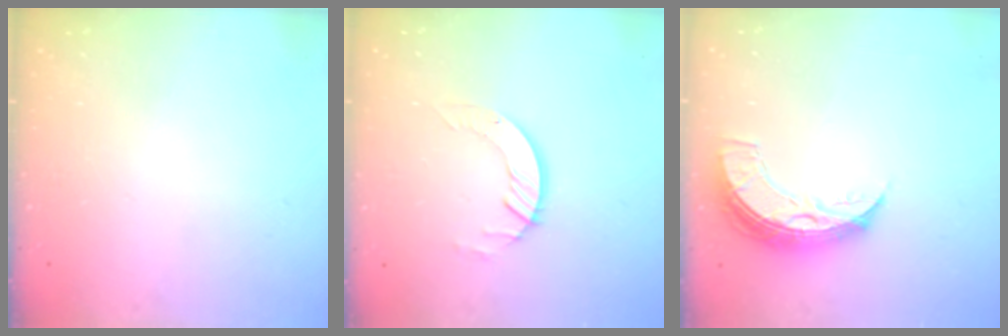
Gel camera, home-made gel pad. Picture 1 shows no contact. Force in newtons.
{"total": 5.1, "press": 5.1, "slide": 0.4}
{"total": 9.0, "press": 9.0, "slide": 0.8}